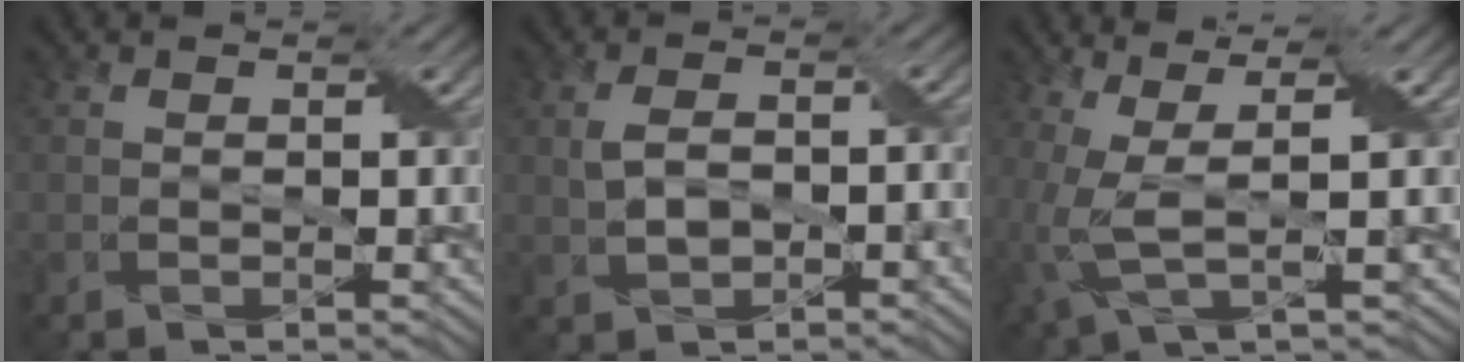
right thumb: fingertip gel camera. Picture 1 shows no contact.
{"total": 3.5, "force": [-0.5, 2.1, 2.8], "torque": [-0.062, 0.002, -0.005]}
{"total": 5.7, "force": [0.1, 1.5, 5.5], "torque": [-0.126, 0.006, 0.000]}